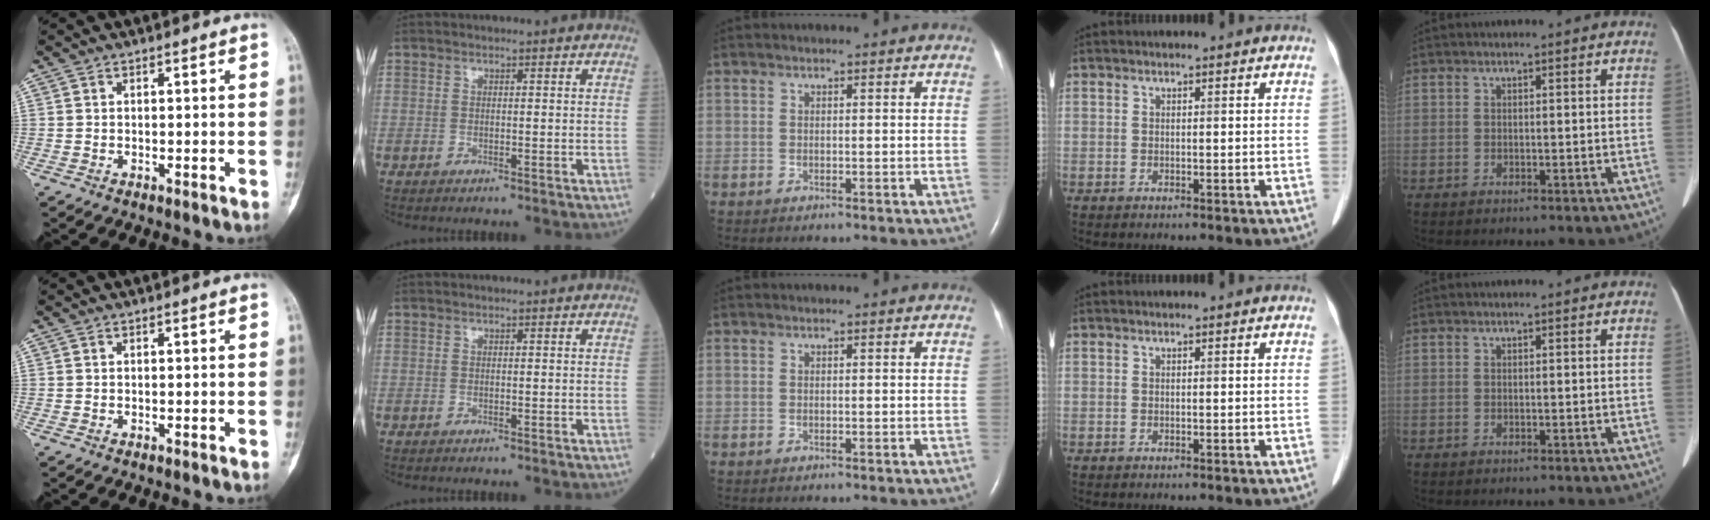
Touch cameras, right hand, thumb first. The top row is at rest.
{}